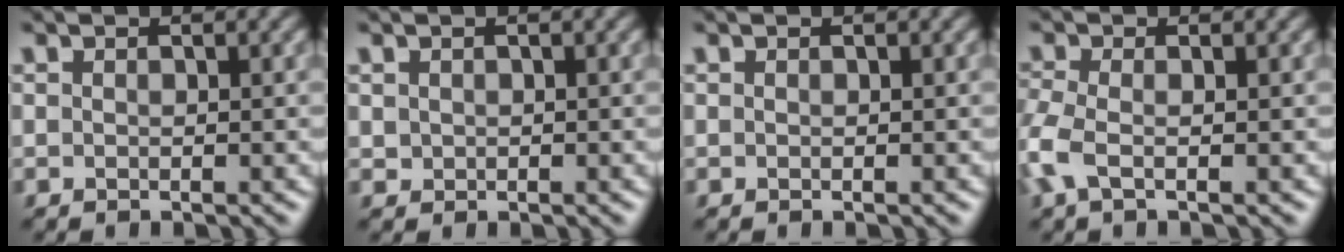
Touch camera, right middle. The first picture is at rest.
{"total": 0.7, "force": [0.2, 0.6, 0.2], "torque": [-0.001, -0.003, 0.007]}
{"total": 0.0}
{"total": 2.9, "force": [-0.9, 1.2, 2.4], "torque": [-0.070, -0.003, -0.029]}